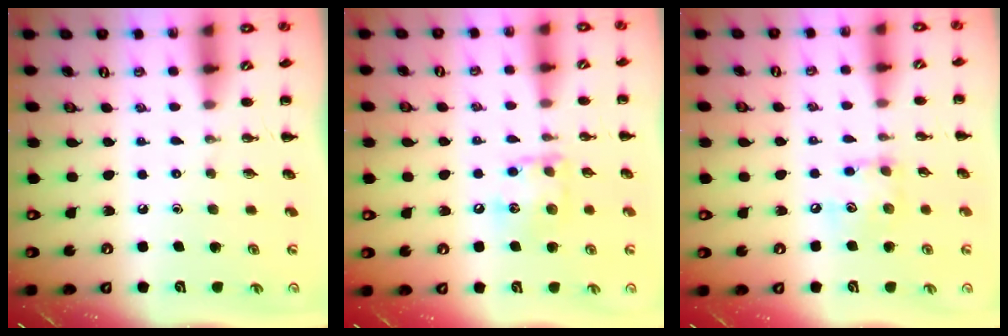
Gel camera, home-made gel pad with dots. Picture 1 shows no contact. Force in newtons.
{"total": 10.1, "press": 10.1, "slide": 0.8}
{"total": 7.7, "press": 7.7, "slide": 0.6}